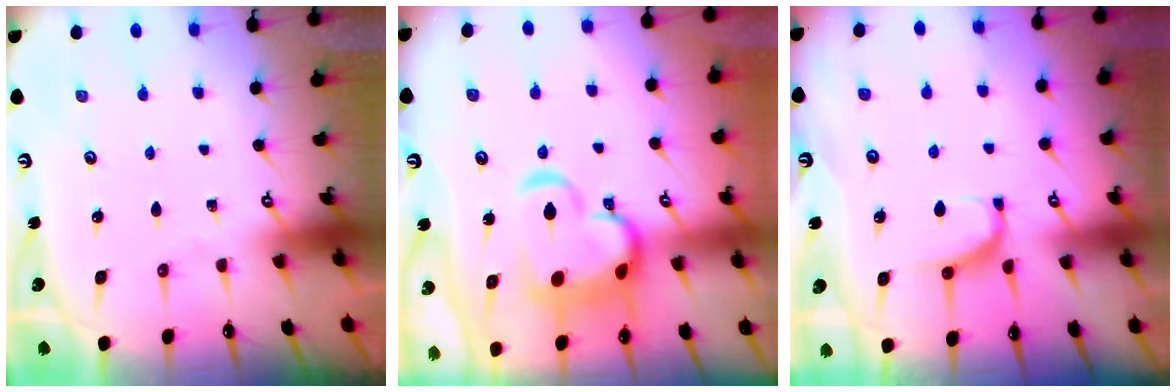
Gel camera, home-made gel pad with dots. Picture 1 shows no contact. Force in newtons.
{"total": 10.8, "press": 10.6, "slide": 2.0}
{"total": 1.8, "press": 1.7, "slide": 0.6}